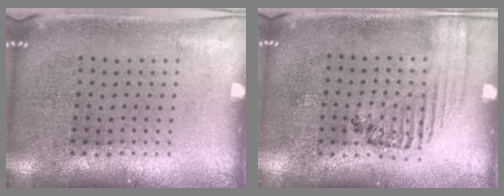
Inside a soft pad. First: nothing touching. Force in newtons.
{"total": 1.3, "press": 1.0, "slide": 0.8}